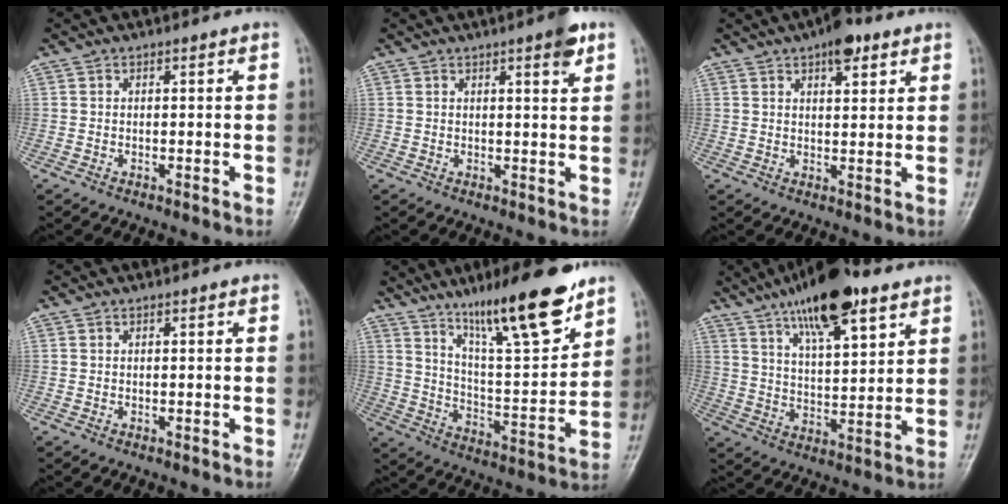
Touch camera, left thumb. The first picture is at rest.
{"total": 6.3, "force": [3.6, 0.9, 5.1], "torque": [-0.065, -0.017, 0.047]}
{"total": 6.6, "force": [3.9, 2.8, 4.6], "torque": [-0.046, -0.015, 0.051]}
{"total": 0.0}
{"total": 18.9, "force": [12.9, 3.6, 13.3], "torque": [-0.186, -0.075, 0.219]}
{"total": 17.1, "force": [10.6, 5.4, 12.2], "torque": [-0.177, -0.038, 0.179]}